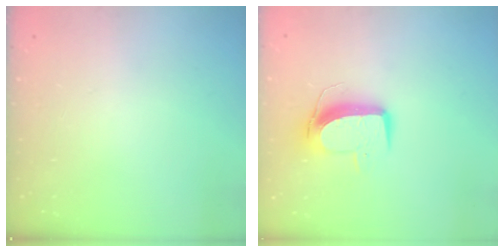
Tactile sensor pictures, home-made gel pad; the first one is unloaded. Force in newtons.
{"total": 10.3, "press": 10.3, "slide": 0.7}